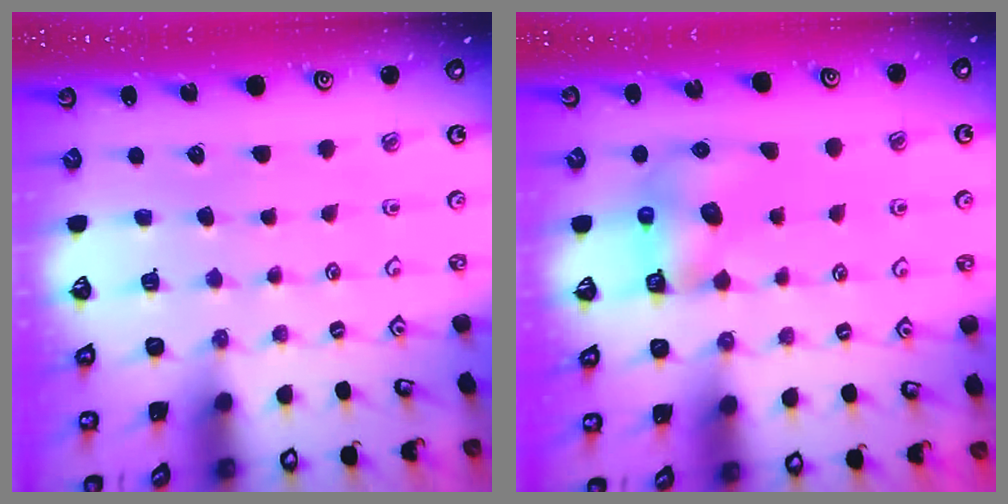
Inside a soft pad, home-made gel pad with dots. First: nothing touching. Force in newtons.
{"total": 6.3, "press": 6.3, "slide": 0.4}